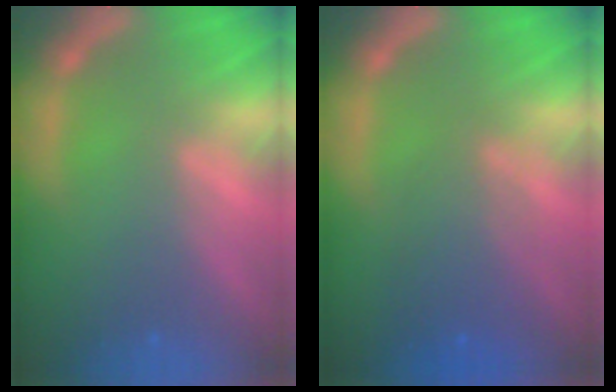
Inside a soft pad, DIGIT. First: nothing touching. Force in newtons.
{"total": 4.6}